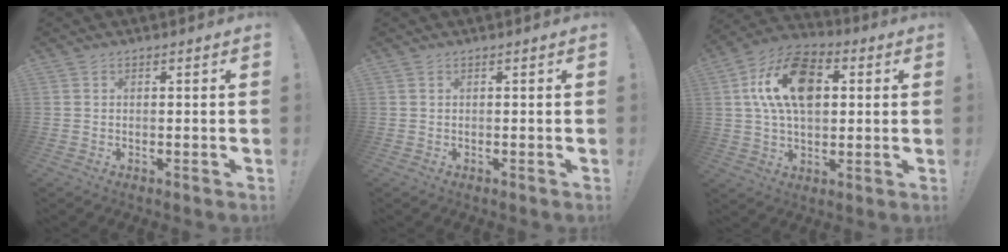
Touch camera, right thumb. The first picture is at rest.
{"total": 0.0}
{"total": 18.3, "force": [4.1, 11.5, 13.6], "torque": [-0.226, 0.010, 0.075]}